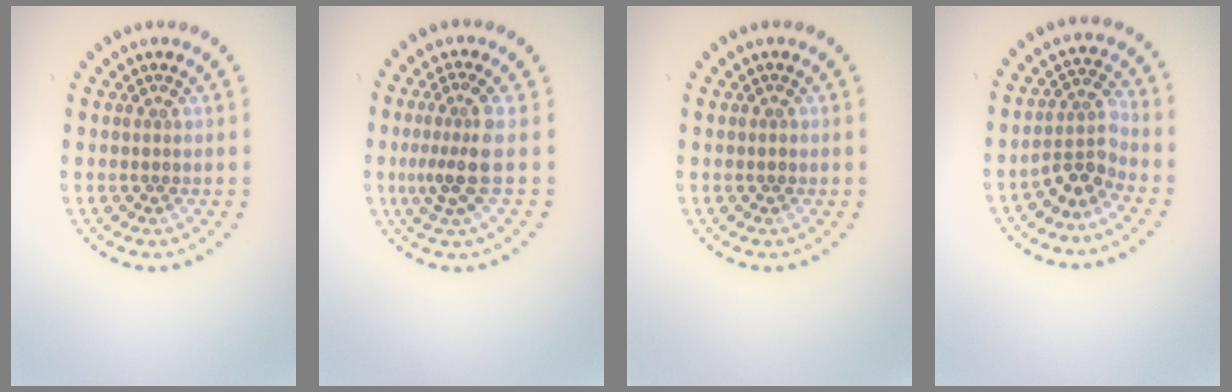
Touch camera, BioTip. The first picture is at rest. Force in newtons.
{"total": 3.3, "press": 2.3, "slide": 2.3}
{"total": 0.7, "press": 0.7, "slide": 0.0}
{"total": 3.1, "press": 2.2, "slide": 2.1}